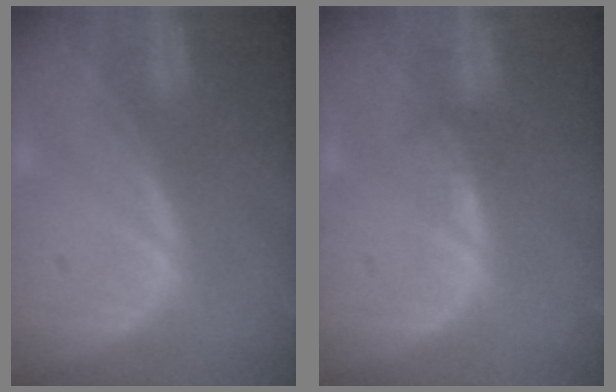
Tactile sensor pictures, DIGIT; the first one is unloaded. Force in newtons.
{"total": 1.5, "press": 1.5, "slide": 0.2}